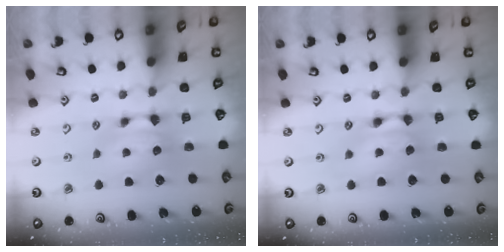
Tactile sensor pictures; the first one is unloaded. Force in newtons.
{"total": 1.6, "press": 1.5, "slide": 0.1}